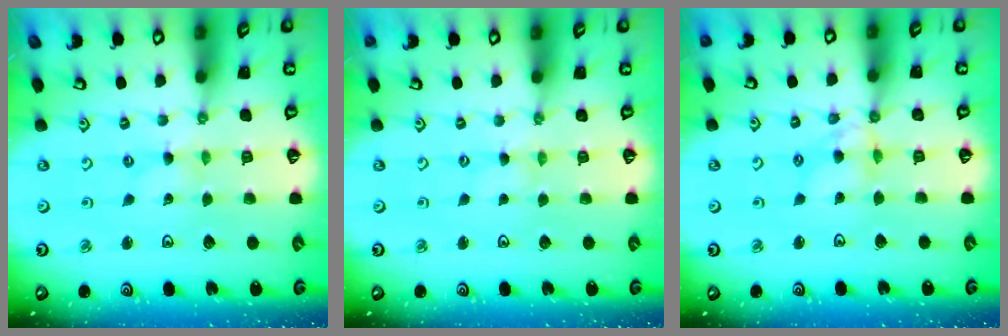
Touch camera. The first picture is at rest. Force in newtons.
{"total": 0.0}
{"total": 6.7, "press": 6.7, "slide": 0.6}